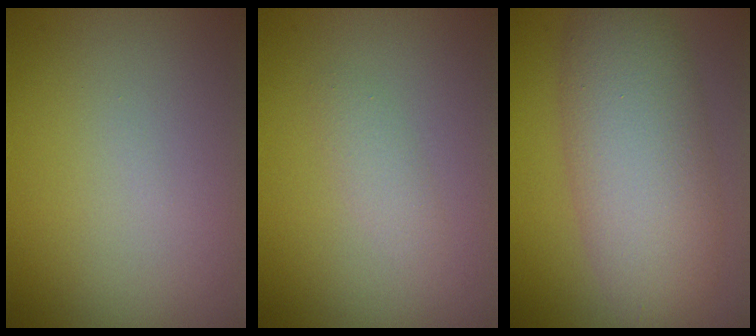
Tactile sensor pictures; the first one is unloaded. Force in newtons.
{"total": 1.2, "press": 1.2, "slide": 0.0}
{"total": 7.3, "press": 7.3, "slide": 0.5}